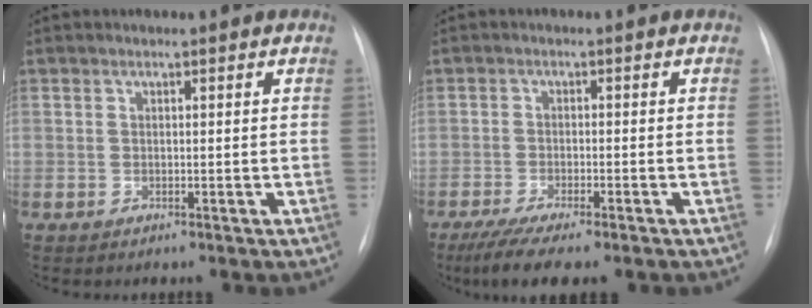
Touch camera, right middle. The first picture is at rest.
{"total": 8.4, "force": [-6.4, 1.3, 5.3], "torque": [-0.088, -0.019, -0.098]}